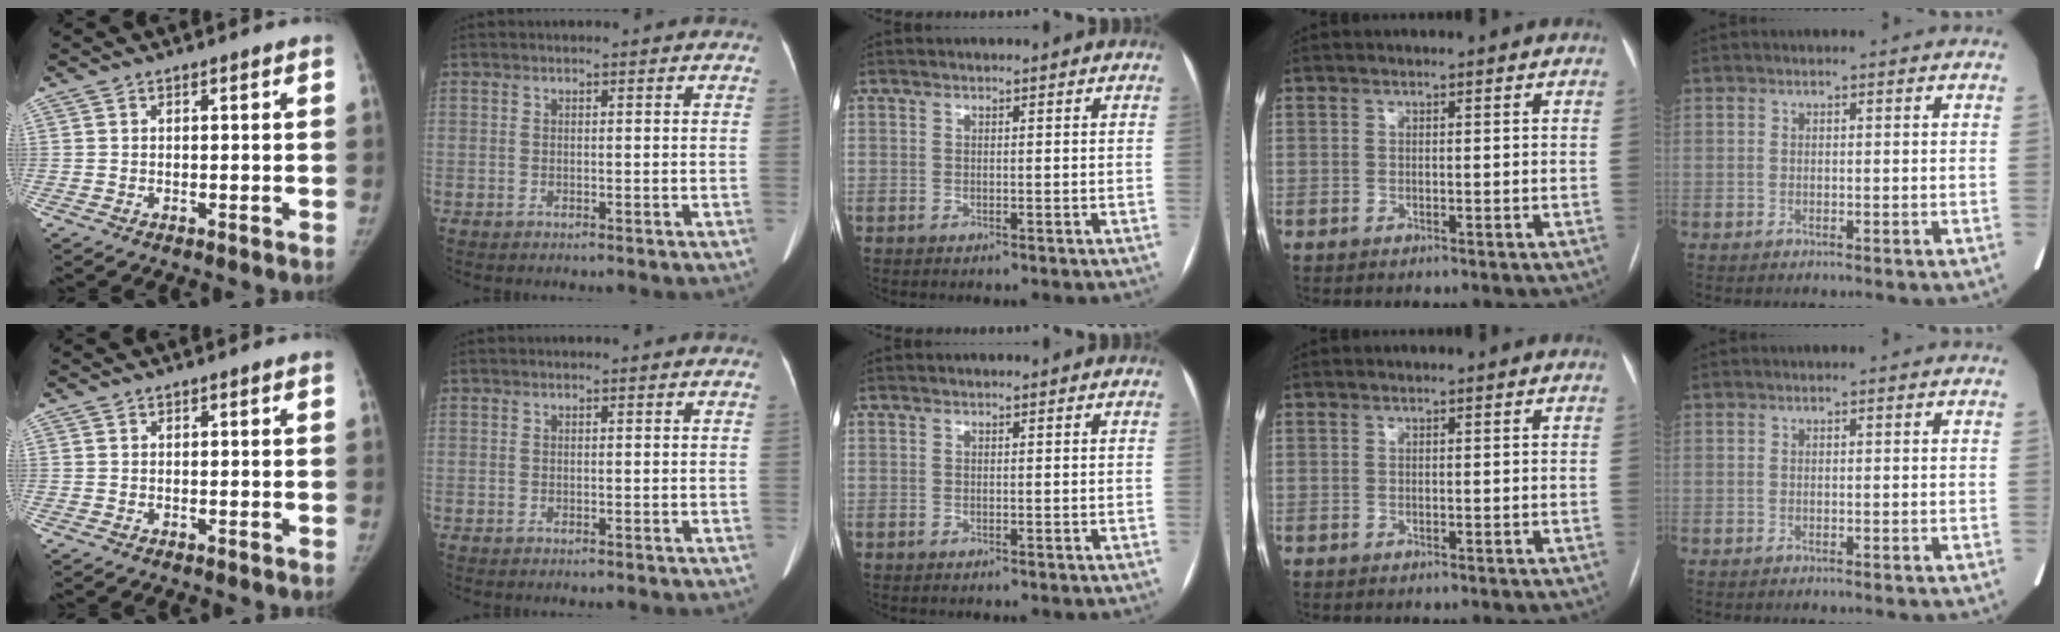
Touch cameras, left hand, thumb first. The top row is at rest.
{}